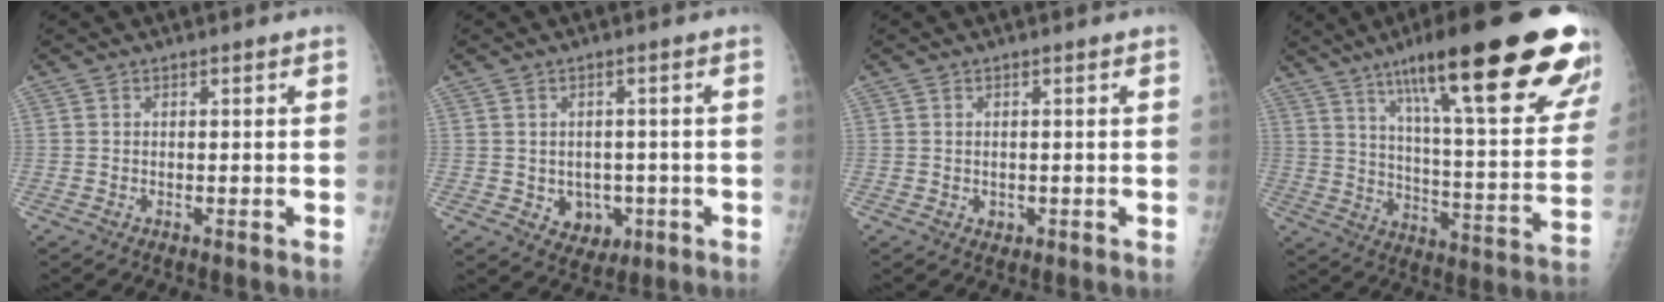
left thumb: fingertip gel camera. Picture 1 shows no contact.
{"total": 5.4, "force": [-1.2, 4.6, 2.7], "torque": [-0.012, 0.004, -0.004]}
{"total": 1.2, "force": [-0.2, 1.0, 0.5], "torque": [-0.007, 0.000, 0.003]}
{"total": 32.5, "force": [19.2, 5.9, 25.5], "torque": [-0.310, -0.037, 0.287]}